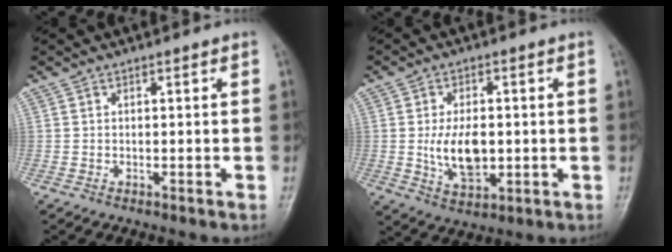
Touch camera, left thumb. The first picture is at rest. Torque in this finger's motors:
{"motor_torque": [1.24, 1.72, 1.03, -0.18, 0.09]}